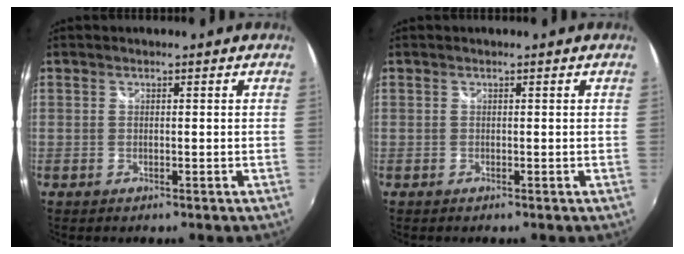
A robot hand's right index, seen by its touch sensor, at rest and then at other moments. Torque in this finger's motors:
{"motor_torque": [0.22, 0.06, 0.06, 0.01]}